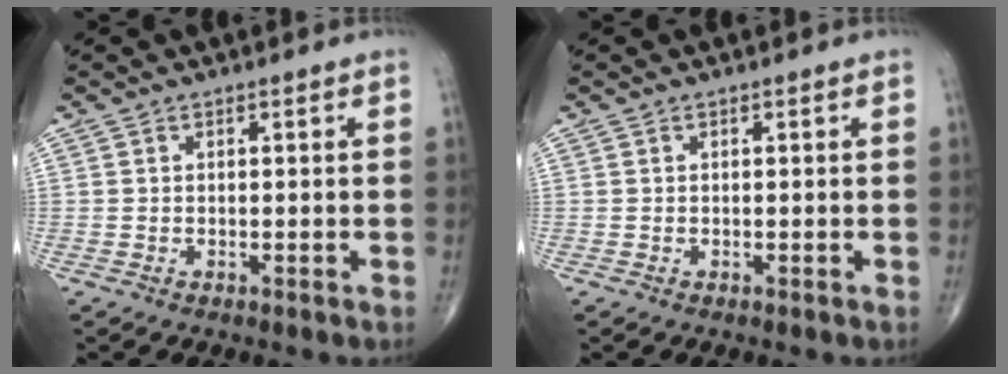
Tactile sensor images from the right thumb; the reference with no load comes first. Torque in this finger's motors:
{"motor_torque": [0.00, 0.00, -0.01, -0.02, 0.00]}